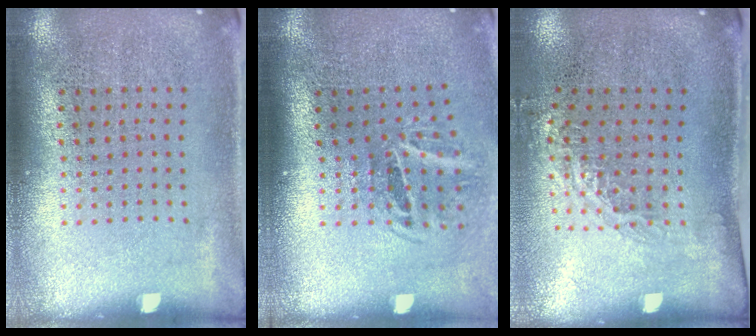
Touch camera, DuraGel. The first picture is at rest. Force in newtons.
{"total": 1.9, "press": 1.3, "slide": 1.4}
{"total": 1.1, "press": 0.8, "slide": 0.6}